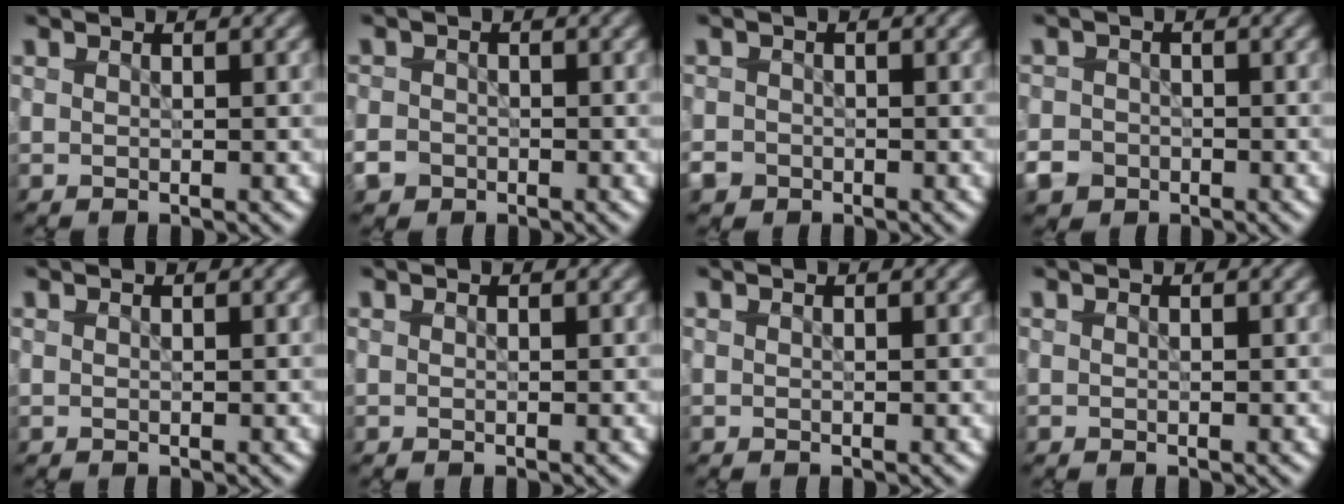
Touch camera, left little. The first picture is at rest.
{"total": 1.9, "force": [-1.0, 1.5, 0.5], "torque": [-0.006, -0.002, -0.021]}
{"total": 1.5, "force": [-0.9, 1.2, 0.3], "torque": [-0.001, -0.002, -0.019]}
{"total": 2.6, "force": [-1.4, 2.1, 0.6], "torque": [-0.007, -0.002, -0.029]}
{"total": 0.0}
{"total": 0.0}
{"total": 0.0}
{"total": 0.0}